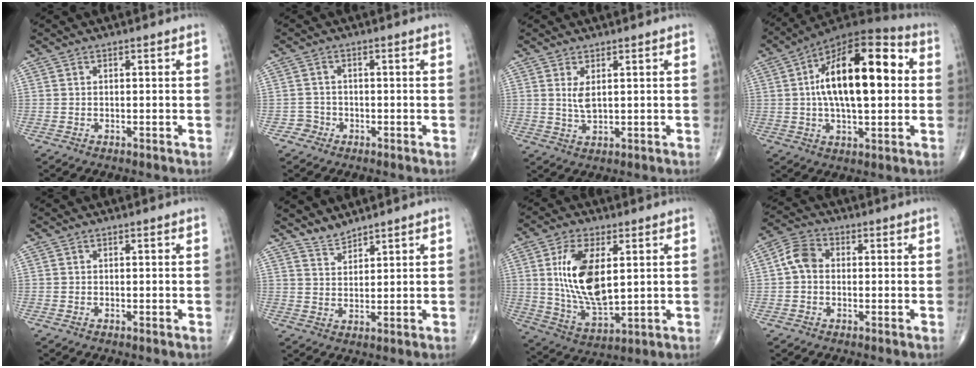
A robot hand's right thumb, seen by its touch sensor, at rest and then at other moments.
{"total": 2.0, "force": [-1.1, 1.7, -0.4], "torque": [0.021, 0.010, -0.027]}
{"total": 3.0, "force": [1.0, 1.1, 2.6], "torque": [-0.050, -0.011, 0.025]}
{"total": 21.8, "force": [2.8, 9.6, 19.4], "torque": [-0.298, 0.023, 0.035]}
{"total": 0.0}
{"total": 3.1, "force": [3.0, 0.5, 0.1], "torque": [0.005, -0.022, 0.062]}
{"total": 14.8, "force": [2.9, 7.1, 12.6], "torque": [-0.234, -0.021, 0.063]}
{"total": 5.3, "force": [0.0, 4.0, 3.4], "torque": [-0.059, 0.019, -0.009]}